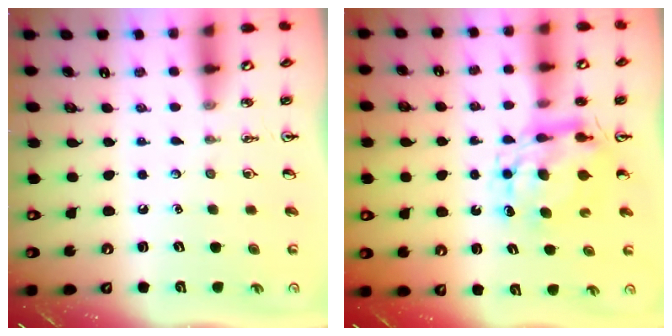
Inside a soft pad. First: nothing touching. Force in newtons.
{"total": 8.5, "press": 8.5, "slide": 0.8}